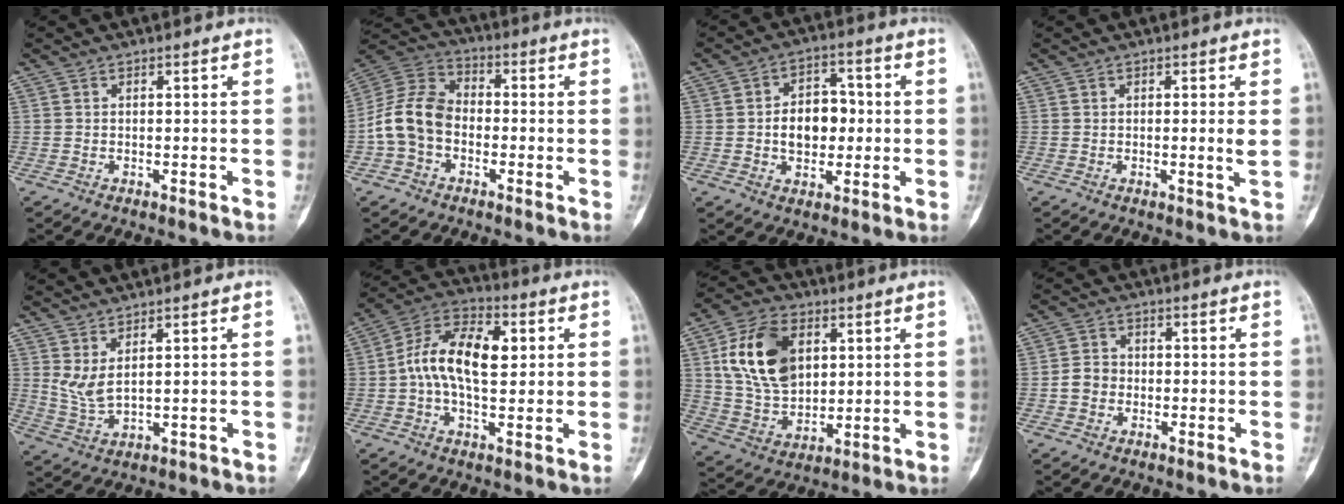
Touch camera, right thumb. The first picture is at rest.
{"total": 11.4, "force": [-2.7, 8.3, 7.4], "torque": [-0.141, 0.036, -0.065]}
{"total": 9.4, "force": [-0.3, 6.8, 6.5], "torque": [-0.069, 0.021, -0.005]}
{"total": 1.6, "force": [0.1, -0.1, 1.6], "torque": [-0.028, -0.004, 0.001]}
{"total": 4.7, "force": [2.0, 1.7, 4.0], "torque": [-0.086, -0.016, 0.054]}
{"total": 14.1, "force": [1.5, 7.8, 11.6], "torque": [-0.198, 0.026, 0.018]}
{"total": 16.5, "force": [4.7, 11.0, 11.4], "torque": [-0.187, -0.009, 0.094]}
{"total": 3.3, "force": [-1.1, 2.8, 1.5], "torque": [-0.022, 0.013, -0.027]}